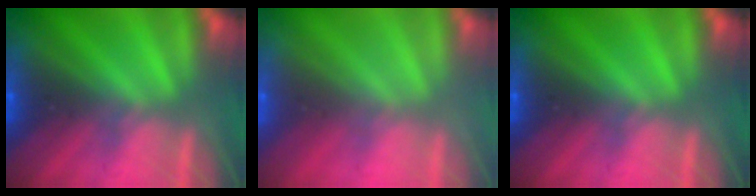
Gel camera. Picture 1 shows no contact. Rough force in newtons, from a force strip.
{"total": 3.2}
{"total": 0.0}